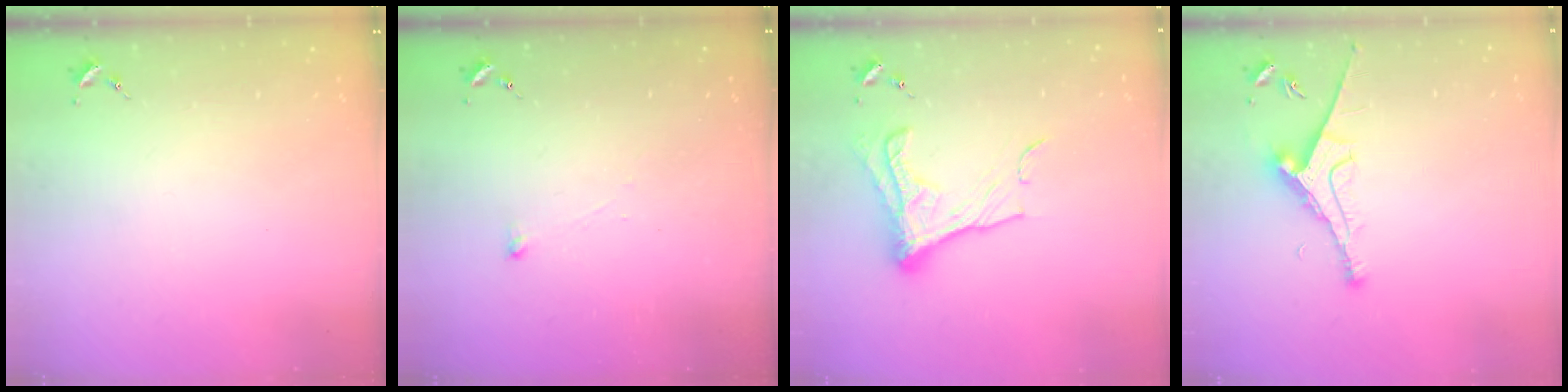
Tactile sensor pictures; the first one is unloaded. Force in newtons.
{"total": 2.5, "press": 2.5, "slide": 0.2}
{"total": 13.8, "press": 13.8, "slide": 0.6}
{"total": 9.5, "press": 9.4, "slide": 1.2}